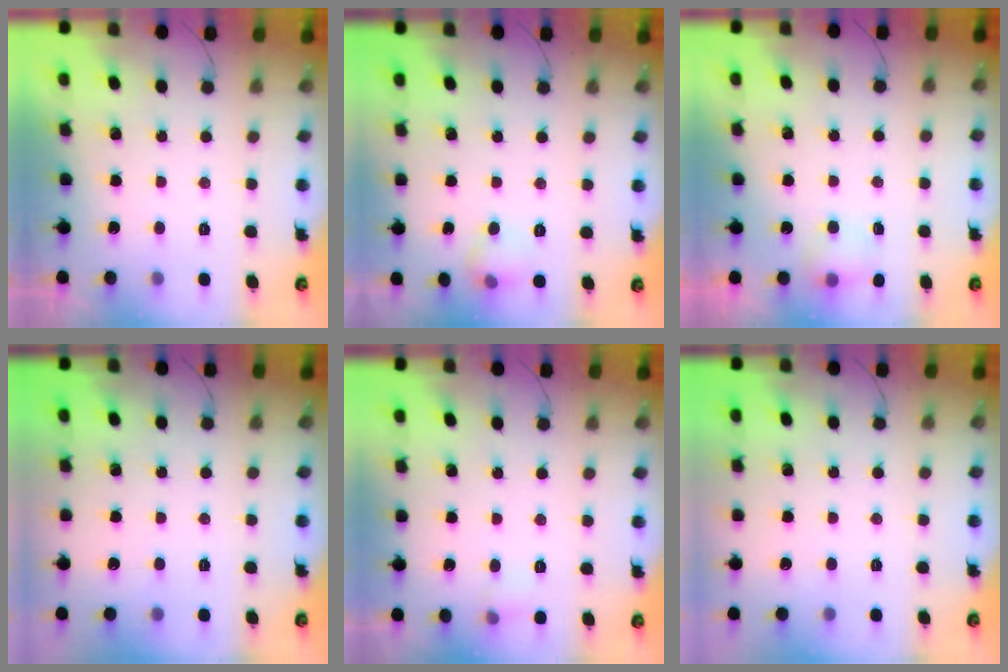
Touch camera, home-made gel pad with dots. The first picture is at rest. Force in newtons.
{"total": 6.7, "press": 5.8, "slide": 3.4}
{"total": 7.8, "press": 4.2, "slide": 6.5}
{"total": 0.0}
{"total": 5.0, "press": 4.8, "slide": 1.6}
{"total": 0.0}